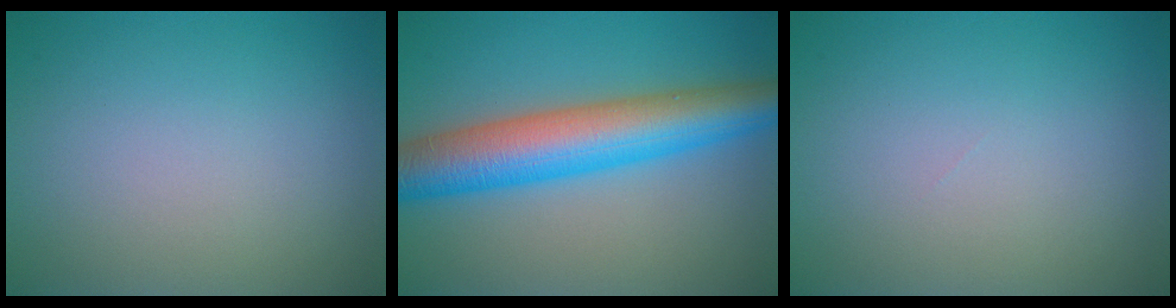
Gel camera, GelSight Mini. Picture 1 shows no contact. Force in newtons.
{"total": 9.2, "press": 9.2, "slide": 0.0}
{"total": 0.0}